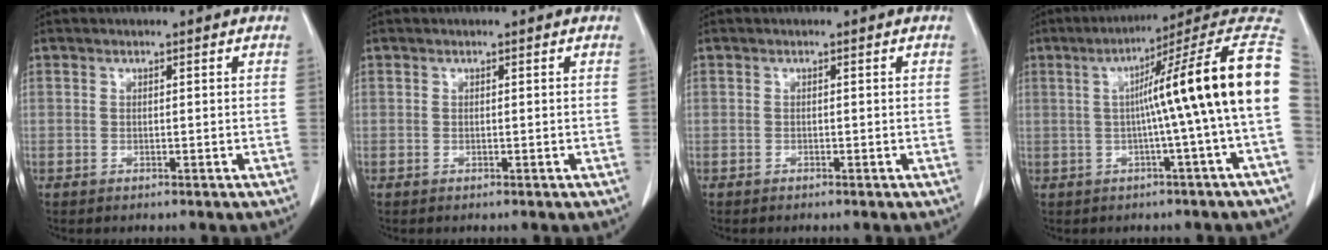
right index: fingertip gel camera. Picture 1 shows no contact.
{"total": 0.0}
{"total": 0.0}
{"total": 16.6, "force": [0.8, -1.5, 16.5], "torque": [-0.209, 0.035, 0.003]}